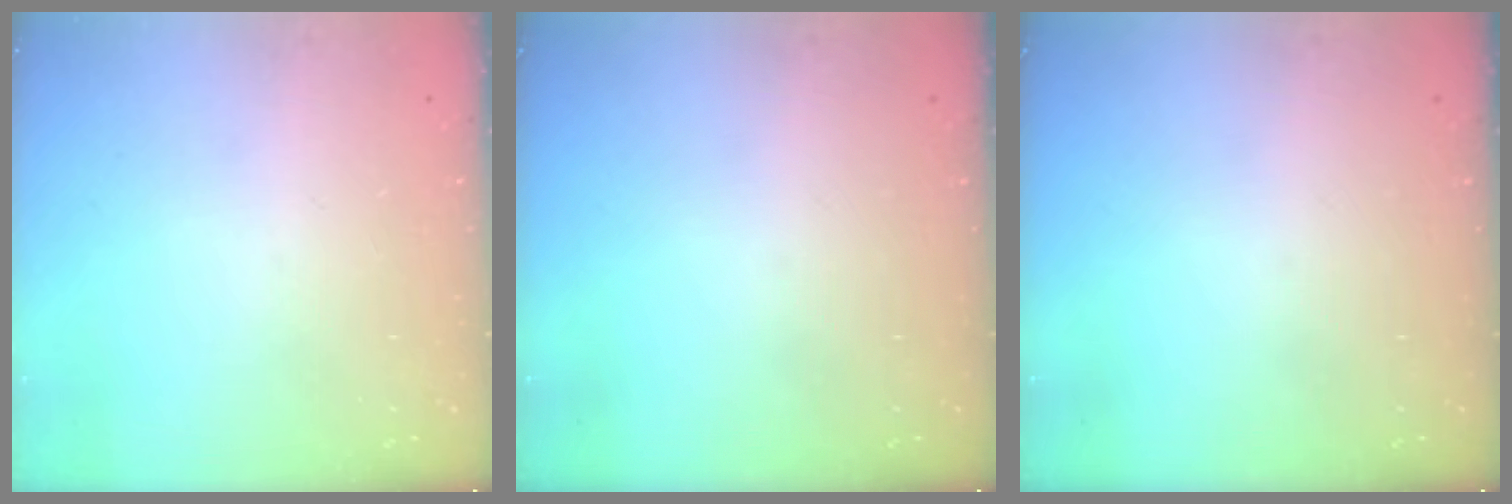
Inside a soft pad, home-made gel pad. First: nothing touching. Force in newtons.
{"total": 0.0}
{"total": 0.0}